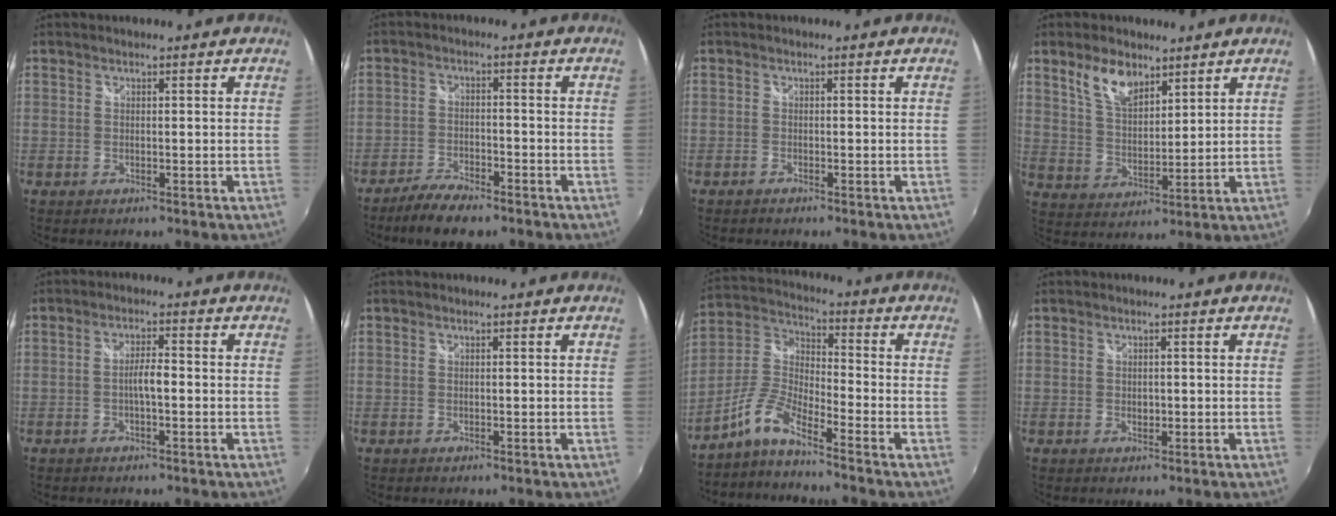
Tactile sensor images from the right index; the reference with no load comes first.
{"total": 7.7, "force": [-6.1, 2.3, 4.1], "torque": [-0.106, -0.012, -0.111]}
{"total": 0.7, "force": [-0.7, 0.2, 0.2], "torque": [-0.004, 0.000, -0.015]}
{"total": 8.2, "force": [5.3, 4.0, 4.9], "torque": [-0.090, 0.011, 0.103]}
{"total": 3.0, "force": [-0.8, 0.5, 2.9], "torque": [-0.053, 0.005, -0.014]}
{"total": 0.0}
{"total": 7.8, "force": [-6.1, 1.1, 4.7], "torque": [-0.119, 0.019, -0.133]}
{"total": 1.2, "force": [0.0, 0.9, 0.8], "torque": [-0.012, 0.000, 0.001]}